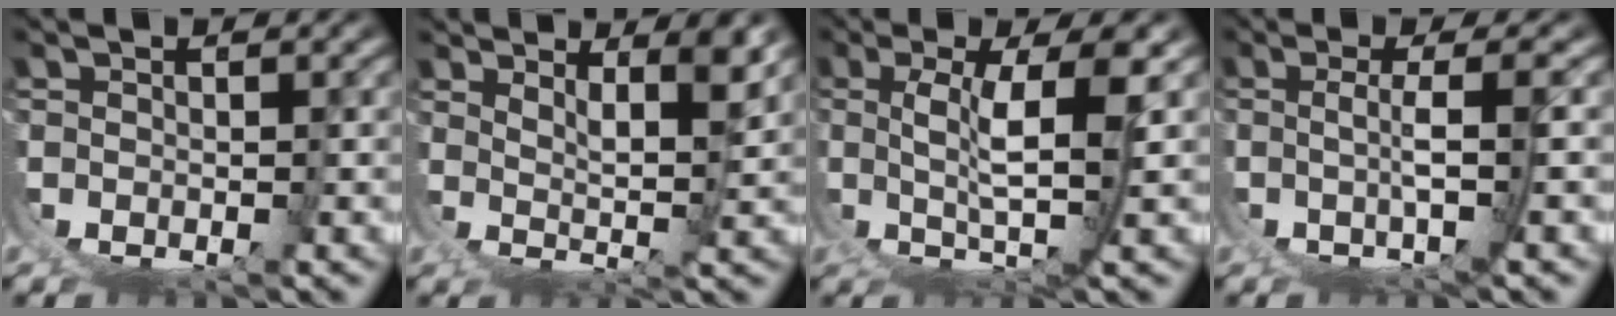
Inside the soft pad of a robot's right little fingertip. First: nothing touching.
{"total": 4.5, "force": [3.1, -1.4, 2.9], "torque": [-0.028, -0.014, 0.059]}
{"total": 5.8, "force": [1.5, -0.5, 5.6], "torque": [-0.086, -0.013, 0.036]}
{"total": 4.1, "force": [0.0, -1.8, 3.7], "torque": [-0.050, -0.008, 0.010]}